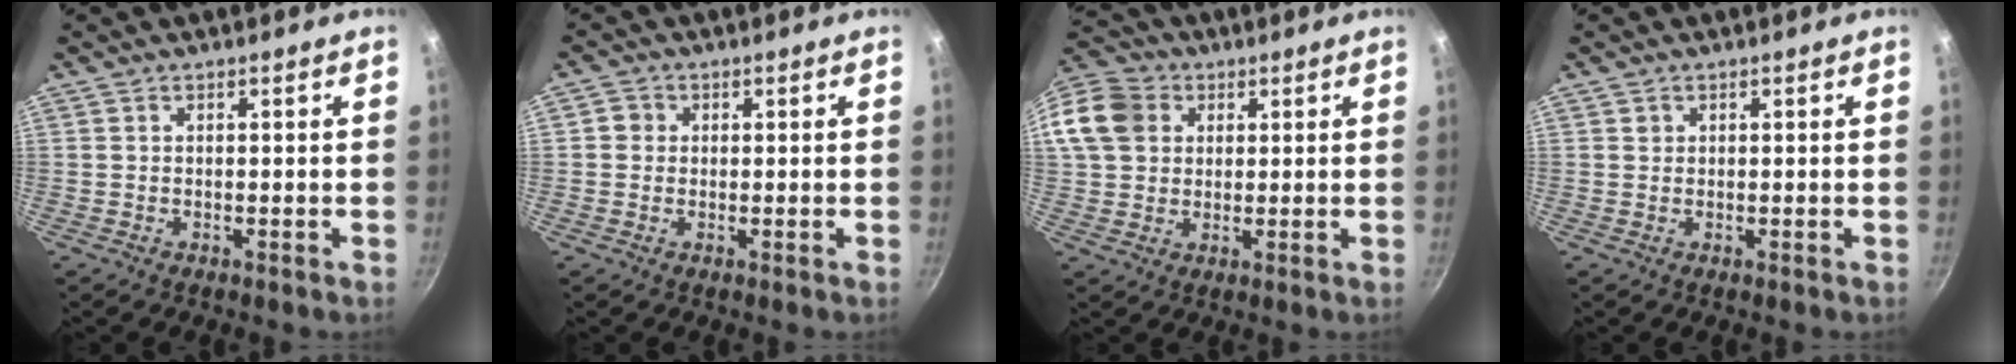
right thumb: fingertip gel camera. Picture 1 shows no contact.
{"total": 2.3, "force": [0.1, 2.2, 0.7], "torque": [0.003, 0.004, -0.004]}
{"total": 14.3, "force": [3.5, 12.0, 6.9], "torque": [-0.139, 0.024, 0.053]}
{"total": 0.7, "force": [0.3, 0.6, 0.1], "torque": [0.003, 0.002, 0.003]}